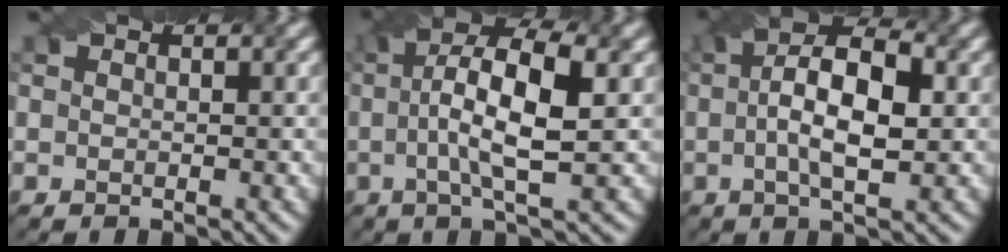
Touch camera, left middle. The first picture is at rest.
{"total": 6.4, "force": [0.2, 1.7, 6.2], "torque": [-0.095, 0.018, 0.015]}
{"total": 6.1, "force": [-0.3, 2.5, 5.5], "torque": [-0.085, 0.016, 0.003]}